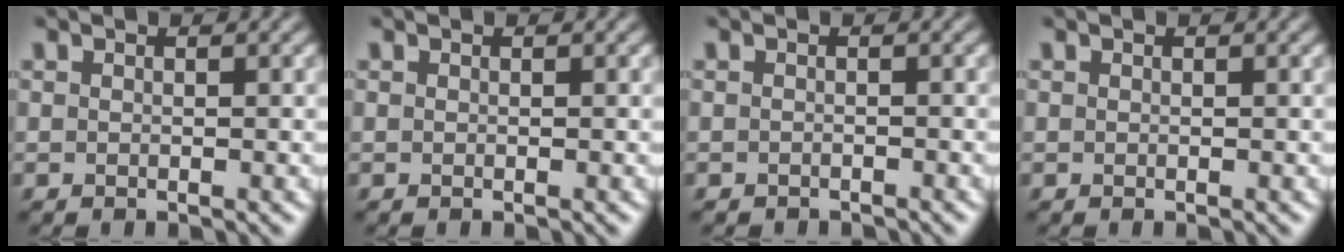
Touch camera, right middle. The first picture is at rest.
{"total": 0.0}
{"total": 0.9, "force": [-0.9, 0.2, 0.0], "torque": [0.002, -0.006, -0.016]}
{"total": 0.0}